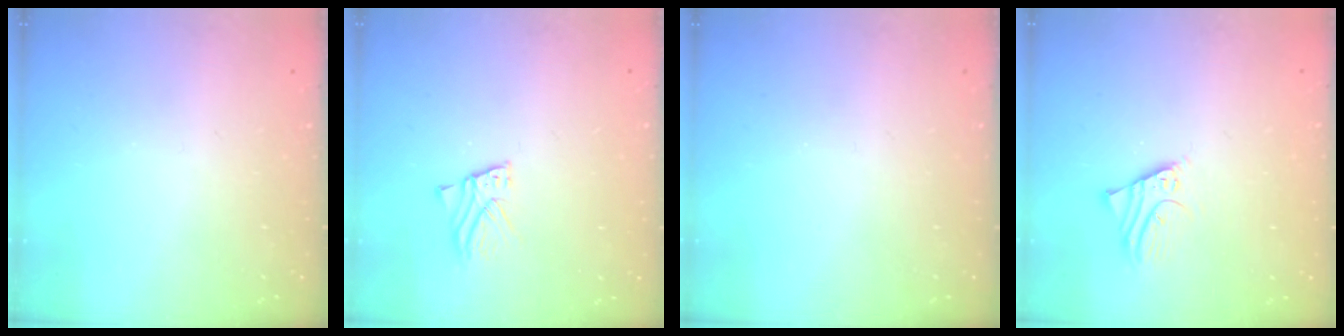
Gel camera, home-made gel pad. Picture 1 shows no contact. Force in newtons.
{"total": 2.8, "press": 2.8, "slide": 0.2}
{"total": 0.0}
{"total": 2.6, "press": 2.6, "slide": 0.1}